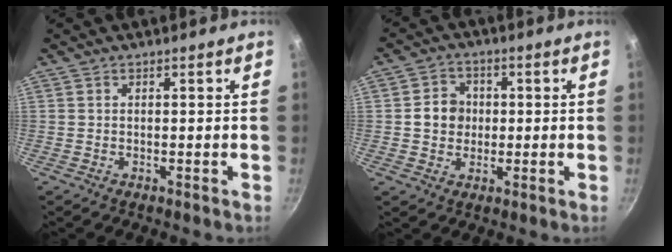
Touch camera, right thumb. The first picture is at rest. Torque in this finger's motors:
{"motor_torque": [0.52, 0.95, 0.64, -0.40, 0.11]}